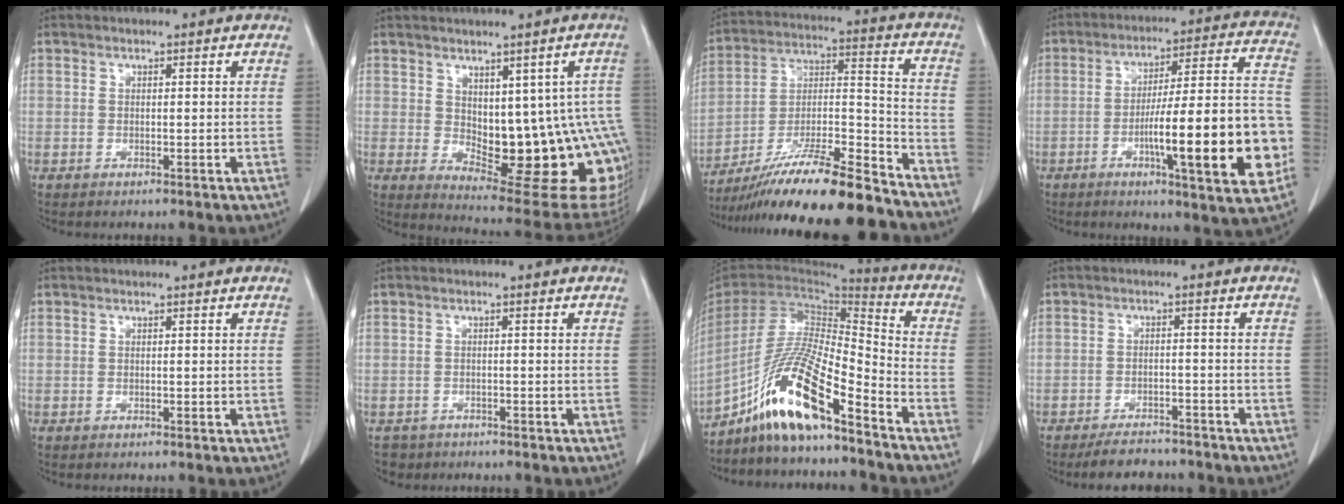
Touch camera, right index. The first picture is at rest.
{"total": 18.4, "force": [-2.0, 7.0, 16.8], "torque": [-0.147, 0.004, 0.001]}
{"total": 22.6, "force": [-18.9, 1.2, 12.2], "torque": [-0.207, -0.008, -0.325]}
{"total": 20.6, "force": [-5.5, 2.0, 19.7], "torque": [-0.245, 0.016, -0.074]}
{"total": 0.0}
{"total": 2.7, "force": [-2.0, 1.8, -0.4], "torque": [0.000, 0.004, -0.035]}
{"total": 15.9, "force": [-10.9, 1.8, 11.4], "torque": [-0.223, -0.004, -0.203]}
{"total": 5.9, "force": [-5.2, 2.4, 1.4], "torque": [-0.018, 0.001, -0.078]}